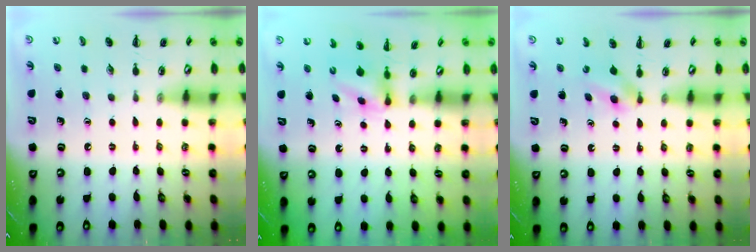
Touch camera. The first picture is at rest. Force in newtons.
{"total": 2.7, "press": 2.5, "slide": 1.0}
{"total": 3.0, "press": 2.7, "slide": 1.3}